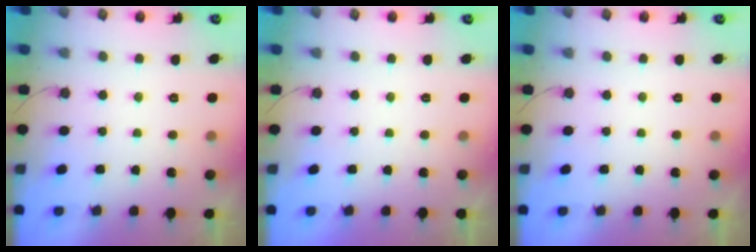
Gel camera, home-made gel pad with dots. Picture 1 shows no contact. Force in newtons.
{"total": 1.8, "press": 1.8, "slide": 0.0}
{"total": 0.0}